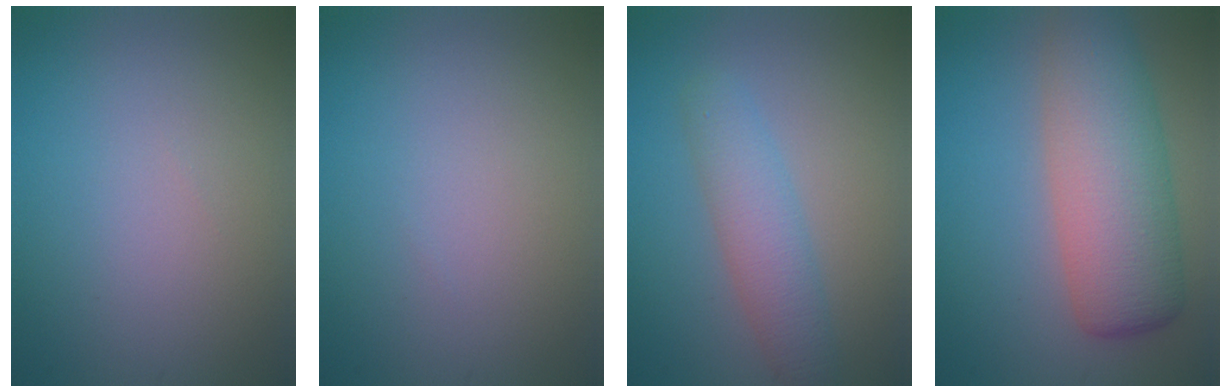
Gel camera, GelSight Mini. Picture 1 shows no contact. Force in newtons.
{"total": 0.0}
{"total": 3.7, "press": 3.7, "slide": 0.1}
{"total": 8.2, "press": 8.2, "slide": 0.3}